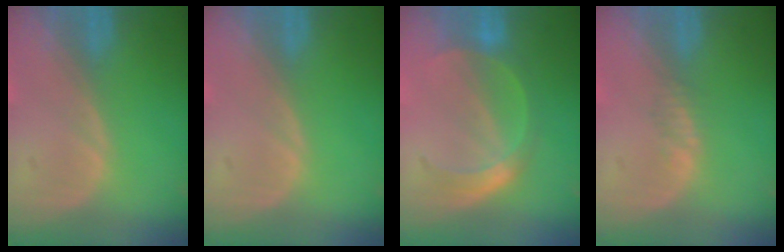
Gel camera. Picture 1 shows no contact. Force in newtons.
{"total": 0.0}
{"total": 4.9, "press": 4.9, "slide": 0.3}
{"total": 1.1, "press": 0.9, "slide": 0.7}